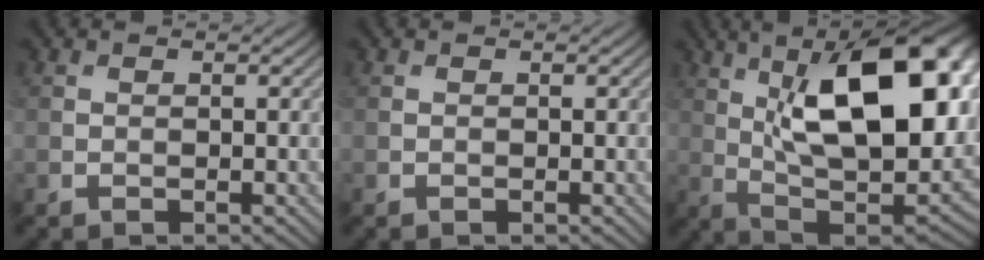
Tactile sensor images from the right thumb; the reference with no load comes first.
{"total": 0.0}
{"total": 20.7, "force": [5.6, 9.5, 17.6], "torque": [-0.261, 0.023, 0.080]}